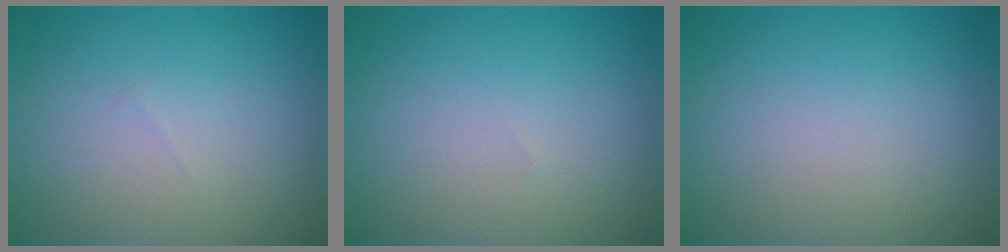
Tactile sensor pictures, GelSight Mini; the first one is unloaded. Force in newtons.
{"total": 0.0}
{"total": 0.0}